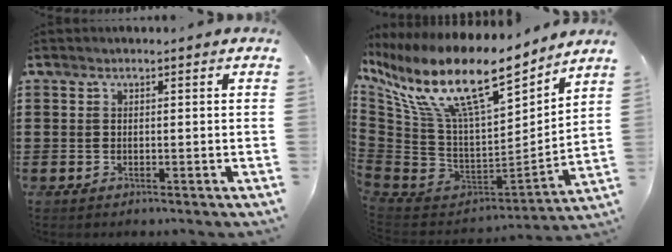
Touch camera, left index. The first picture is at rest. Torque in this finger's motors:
{"motor_torque": [1.87, -0.27, 0.80, 0.21]}